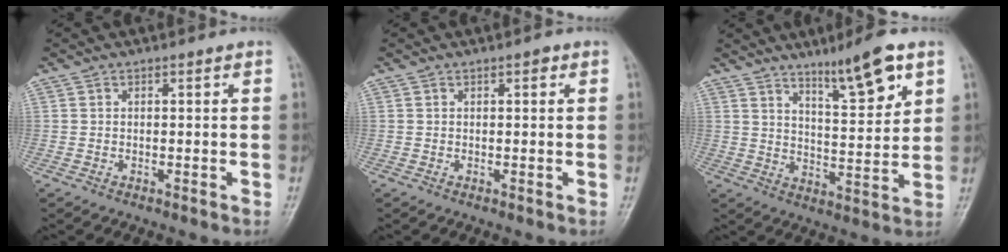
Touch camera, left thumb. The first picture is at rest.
{"total": 0.9, "force": [0.4, 0.4, 0.7], "torque": [-0.005, 0.001, 0.003]}
{"total": 10.4, "force": [6.6, 1.9, 7.8], "torque": [-0.117, -0.045, 0.111]}